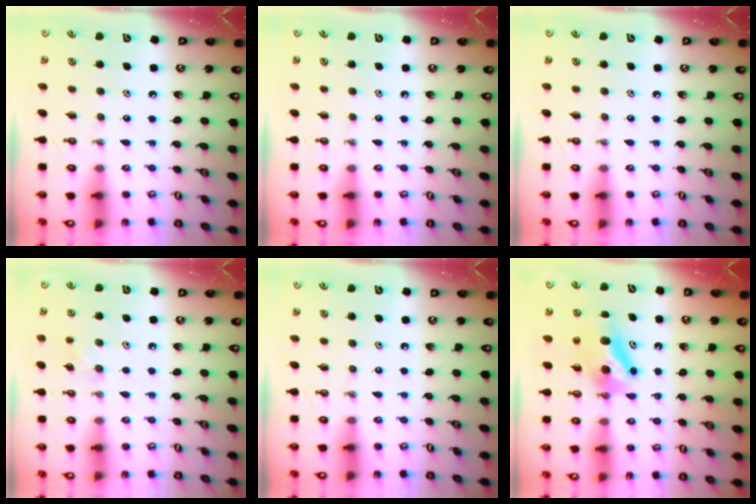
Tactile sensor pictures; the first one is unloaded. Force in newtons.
{"total": 0.0}
{"total": 0.0}
{"total": 6.3, "press": 5.8, "slide": 2.5}
{"total": 0.0}
{"total": 7.3, "press": 7.0, "slide": 2.0}